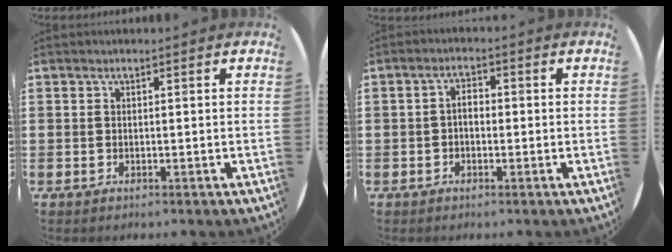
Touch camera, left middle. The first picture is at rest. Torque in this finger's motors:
{"motor_torque": [0.42, -0.26, 0.07, 0.00]}